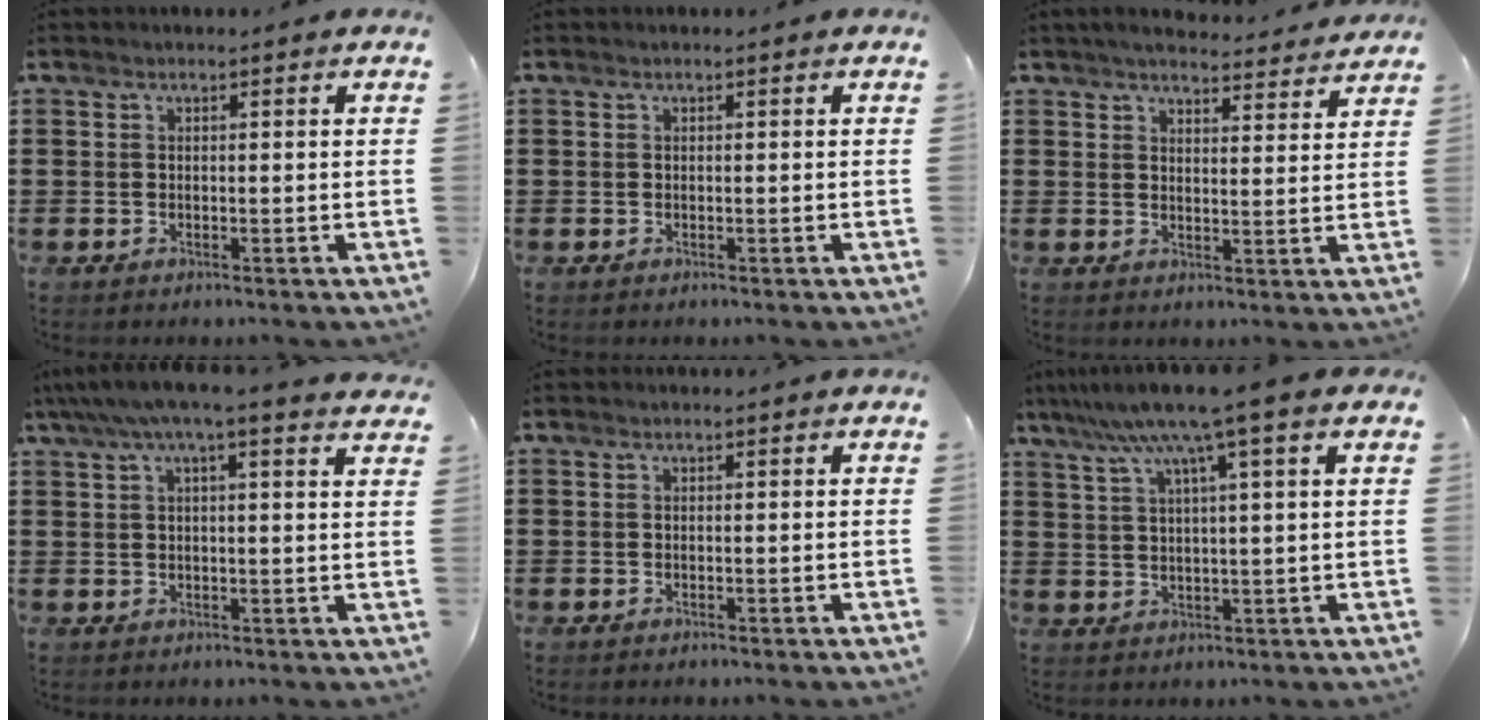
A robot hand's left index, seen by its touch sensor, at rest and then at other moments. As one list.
[{"total": 0.0}, {"total": 3.9, "force": [3.9, 0.3, 0.8], "torque": [-0.027, -0.020, 0.068]}, {"total": 4.6, "force": [3.5, 0.4, 2.9], "torque": [-0.069, -0.006, 0.060]}, {"total": 0.0}, {"total": 8.2, "force": [4.9, 0.1, 6.6], "torque": [-0.143, -0.013, 0.082]}]